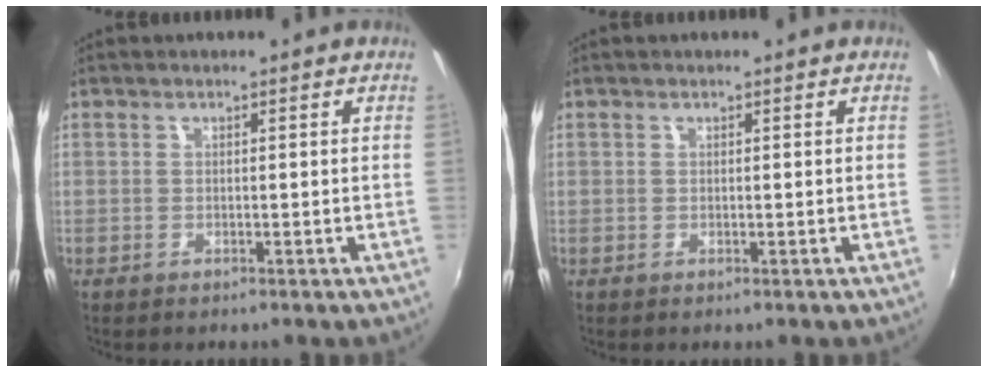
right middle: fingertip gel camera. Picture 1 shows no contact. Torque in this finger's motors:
{"motor_torque": [-1.38, 0.49, -0.62, -0.16]}